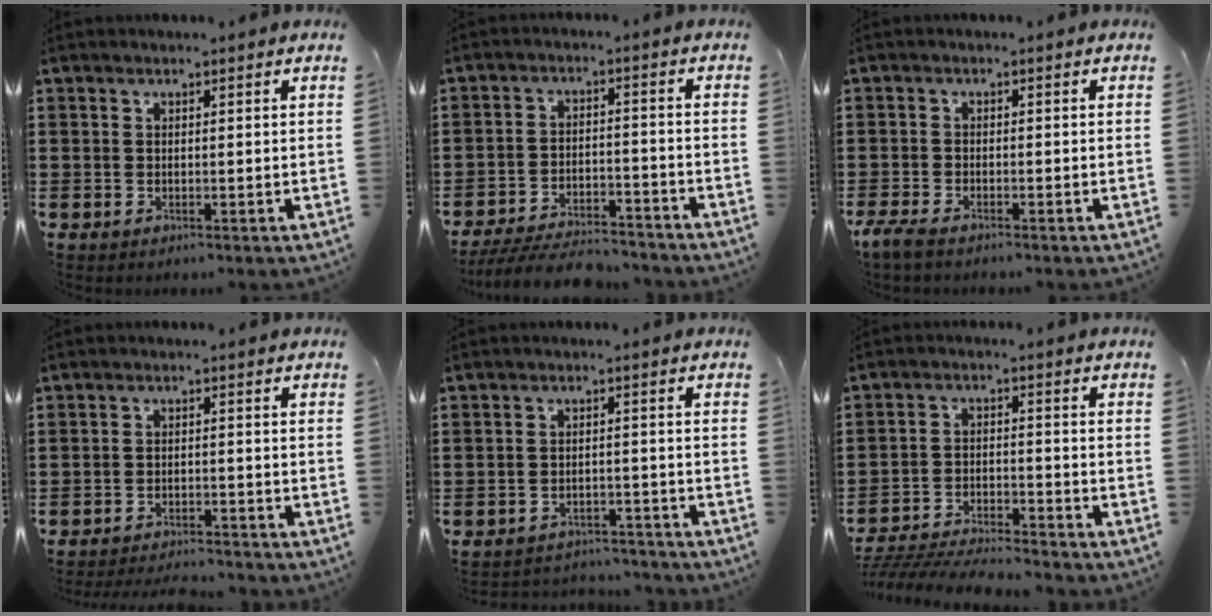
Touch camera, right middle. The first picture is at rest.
{"total": 6.1, "force": [-5.8, 0.7, 1.5], "torque": [-0.034, 0.002, -0.115]}
{"total": 2.2, "force": [-1.8, 0.3, 1.2], "torque": [-0.037, -0.003, -0.039]}
{"total": 2.8, "force": [-2.8, 0.1, 0.3], "torque": [-0.010, -0.002, -0.058]}
{"total": 3.0, "force": [-3.0, 0.2, -0.1], "torque": [-0.007, -0.002, -0.063]}
{"total": 5.5, "force": [-5.4, 0.3, 1.1], "torque": [-0.032, -0.002, -0.110]}